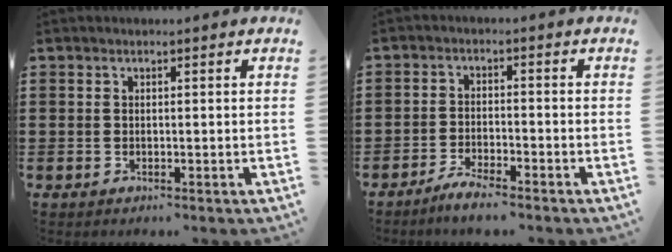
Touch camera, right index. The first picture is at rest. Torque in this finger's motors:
{"motor_torque": [1.42, 0.72, 0.08, 0.06]}